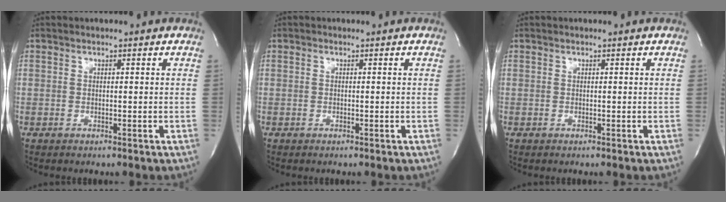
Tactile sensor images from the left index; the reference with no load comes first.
{"total": 0.0}
{"total": 0.0}